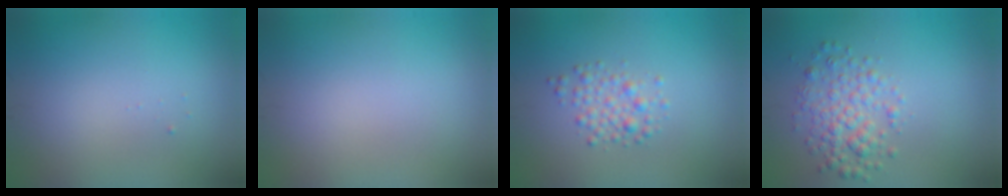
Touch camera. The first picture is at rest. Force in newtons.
{"total": 0.0}
{"total": 2.1, "press": 2.1, "slide": 0.0}
{"total": 3.2, "press": 3.2, "slide": 0.1}